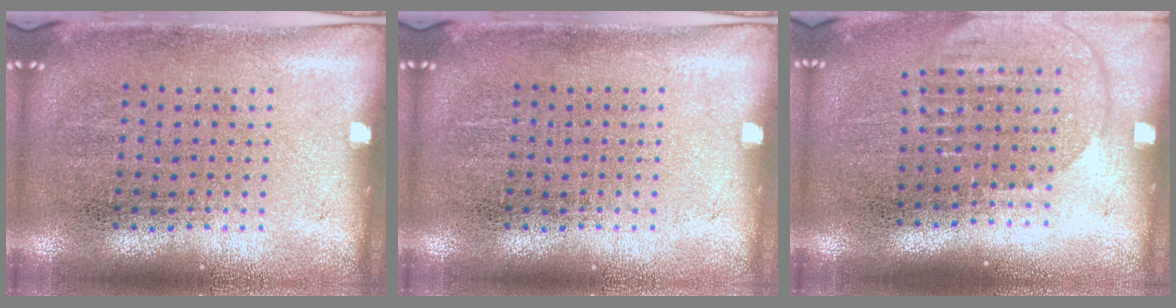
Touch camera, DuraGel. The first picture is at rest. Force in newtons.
{"total": 0.0}
{"total": 1.7, "press": 1.5, "slide": 0.8}